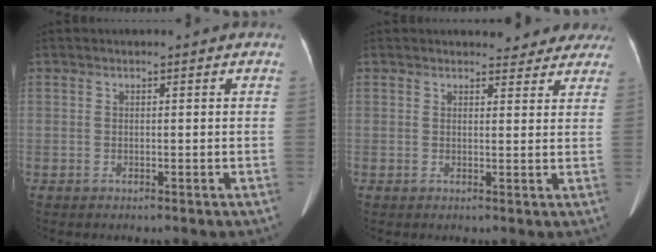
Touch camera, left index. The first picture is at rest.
{"total": 5.5, "force": [5.1, 2.0, 0.6], "torque": [0.011, -0.006, 0.042]}